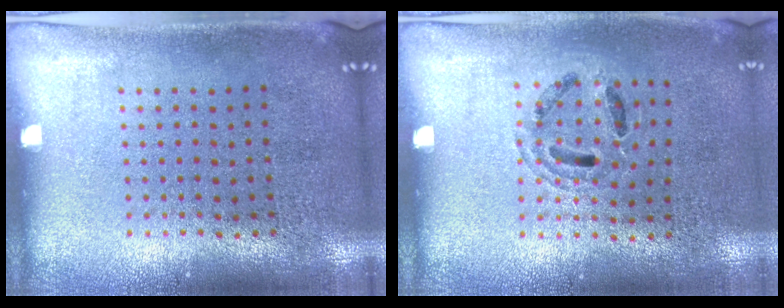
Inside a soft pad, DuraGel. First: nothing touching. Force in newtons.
{"total": 0.9, "press": 0.9, "slide": 0.2}